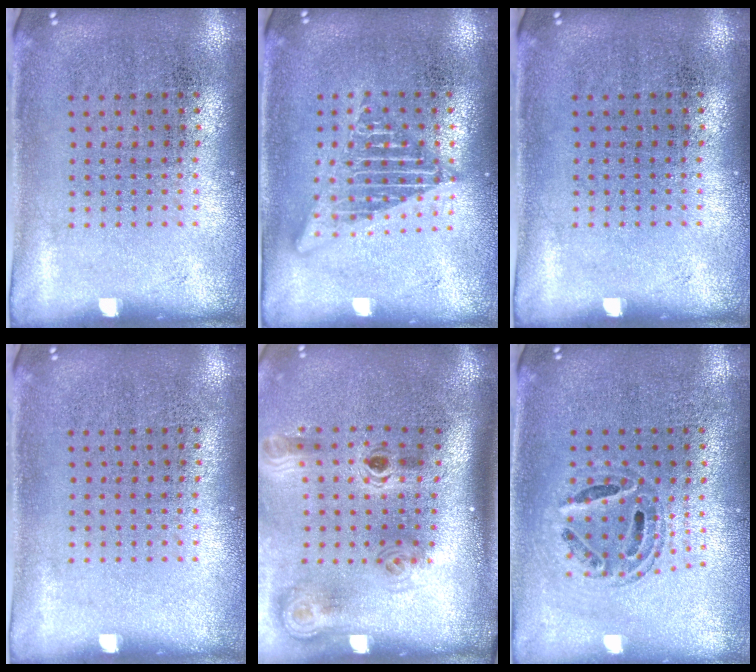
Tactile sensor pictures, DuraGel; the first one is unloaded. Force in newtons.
{"total": 2.5, "press": 2.5, "slide": 0.2}
{"total": 0.0}
{"total": 0.0}
{"total": 2.0, "press": 1.3, "slide": 1.5}
{"total": 0.7, "press": 0.7, "slide": 0.2}